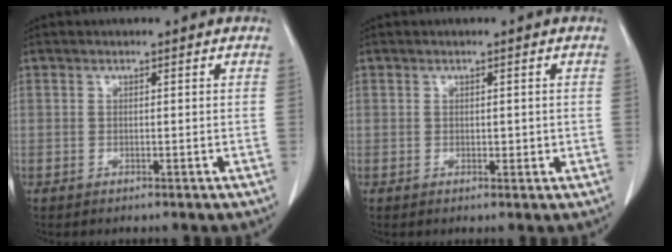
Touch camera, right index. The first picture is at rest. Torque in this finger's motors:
{"motor_torque": [0.00, 0.09, 0.07, 0.02]}